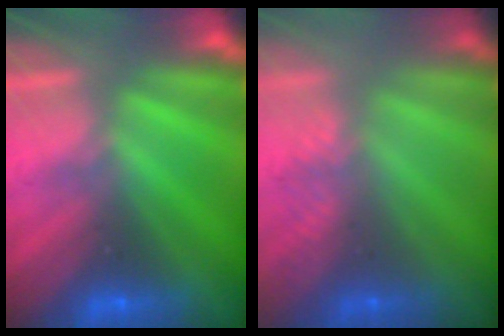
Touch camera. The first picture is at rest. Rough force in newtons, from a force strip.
{"total": 2.7}